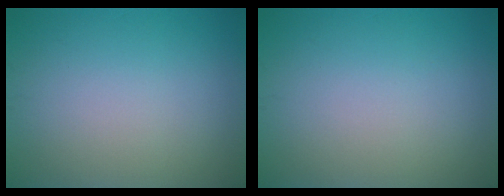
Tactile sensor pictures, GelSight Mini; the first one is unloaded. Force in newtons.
{"total": 0.0}